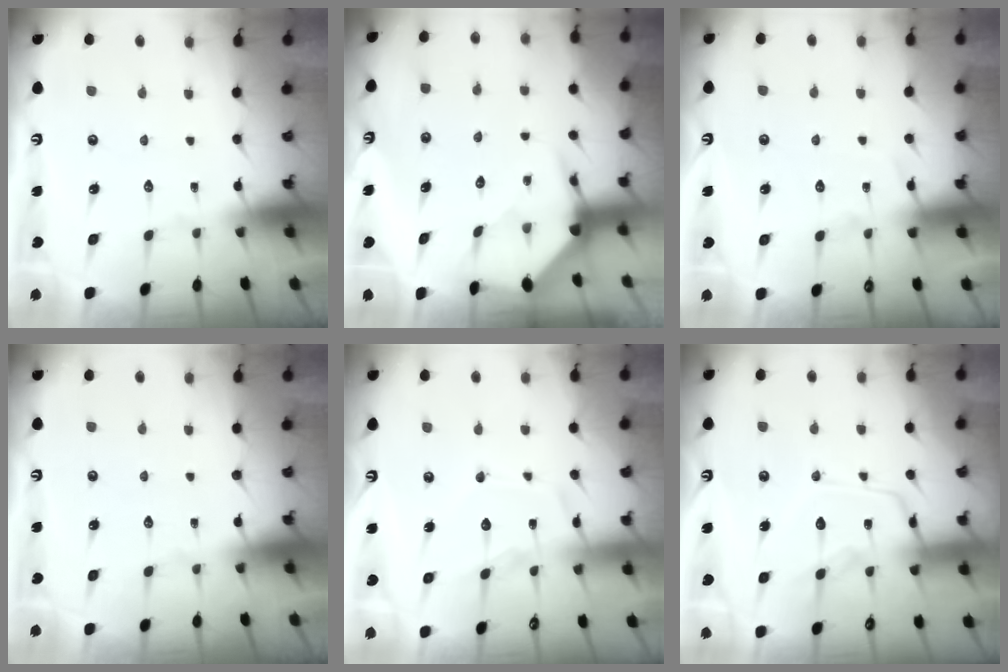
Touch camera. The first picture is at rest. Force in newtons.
{"total": 3.7, "press": 3.6, "slide": 0.4}
{"total": 5.9, "press": 5.9, "slide": 0.7}
{"total": 0.0}
{"total": 11.1, "press": 11.1, "slide": 0.9}
{"total": 14.2, "press": 14.1, "slide": 1.2}